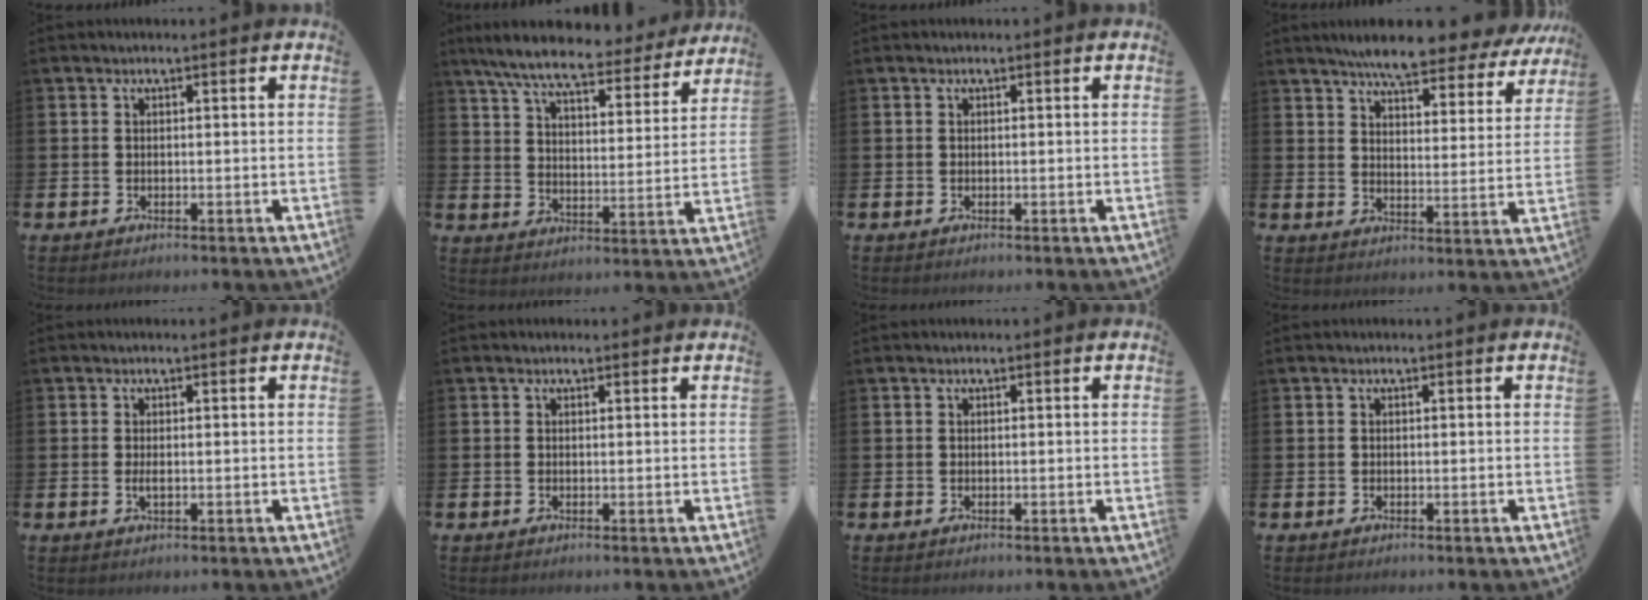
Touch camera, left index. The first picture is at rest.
{"total": 8.8, "force": [7.9, 1.2, 3.7], "torque": [-0.096, -0.044, 0.134]}
{"total": 0.0}
{"total": 7.3, "force": [6.8, 0.7, 2.5], "torque": [-0.069, -0.036, 0.119]}
{"total": 1.1, "force": [-0.1, 0.4, 1.0], "torque": [-0.020, 0.002, -0.003]}
{"total": 0.0}
{"total": 0.0}
{"total": 0.0}